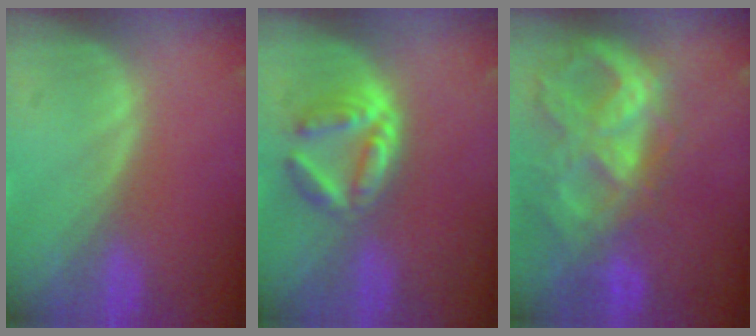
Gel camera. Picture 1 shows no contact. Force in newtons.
{"total": 5.8, "press": 5.3, "slide": 2.4}
{"total": 10.5, "press": 8.8, "slide": 5.7}